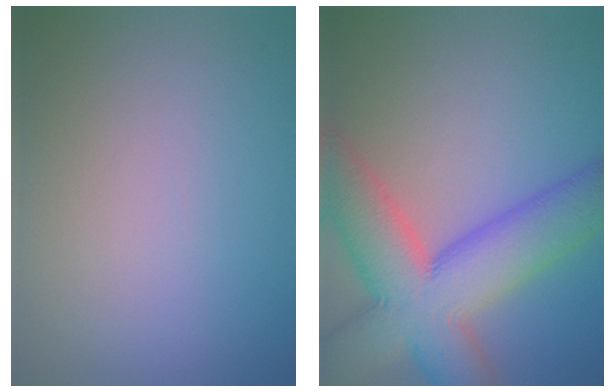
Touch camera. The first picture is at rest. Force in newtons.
{"total": 11.8, "press": 11.8, "slide": 0.9}